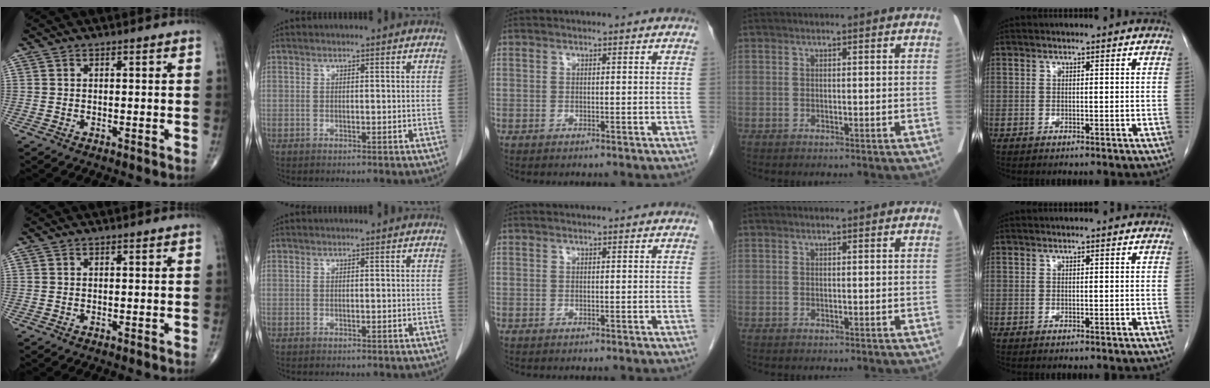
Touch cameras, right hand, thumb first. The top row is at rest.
{}